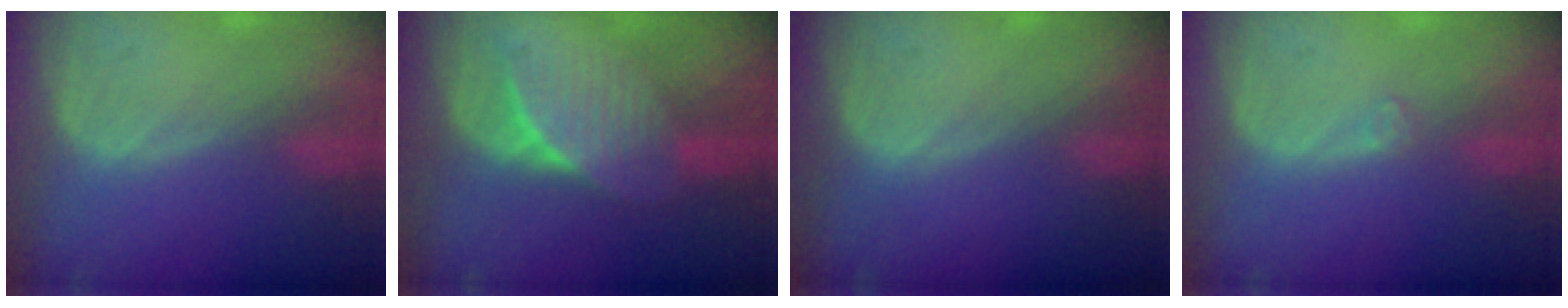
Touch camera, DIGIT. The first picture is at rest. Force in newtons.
{"total": 7.5, "press": 6.8, "slide": 3.2}
{"total": 0.0}
{"total": 0.9, "press": 0.8, "slide": 0.2}